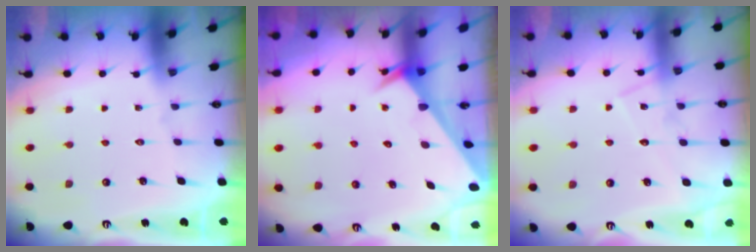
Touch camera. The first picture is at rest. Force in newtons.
{"total": 2.4, "press": 2.4, "slide": 0.1}
{"total": 9.8, "press": 9.8, "slide": 0.9}